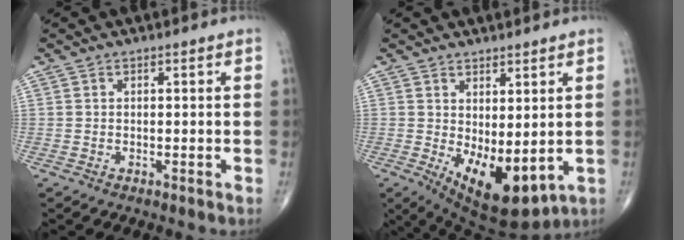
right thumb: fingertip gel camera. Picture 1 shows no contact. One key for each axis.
{"total": 11.4, "fx": -1.1, "fy": 5.3, "fz": 10.1, "tx": -0.147, "ty": -0.021, "tz": 0.007}